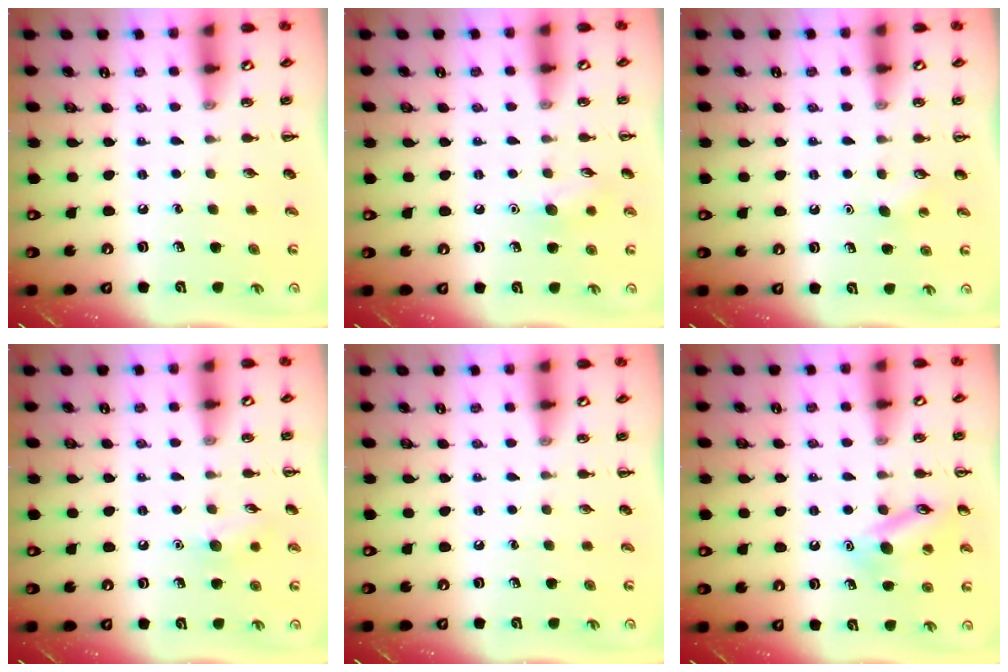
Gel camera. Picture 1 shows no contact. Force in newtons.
{"total": 8.1, "press": 7.9, "slide": 1.8}
{"total": 2.8, "press": 2.7, "slide": 0.7}
{"total": 7.2, "press": 7.0, "slide": 1.9}
{"total": 0.0}
{"total": 13.4, "press": 13.3, "slide": 1.4}